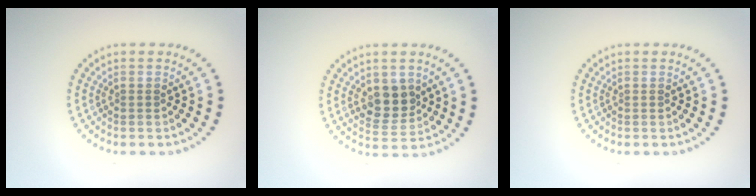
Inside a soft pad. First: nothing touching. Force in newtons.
{"total": 3.6, "press": 3.4, "slide": 1.0}
{"total": 0.0}